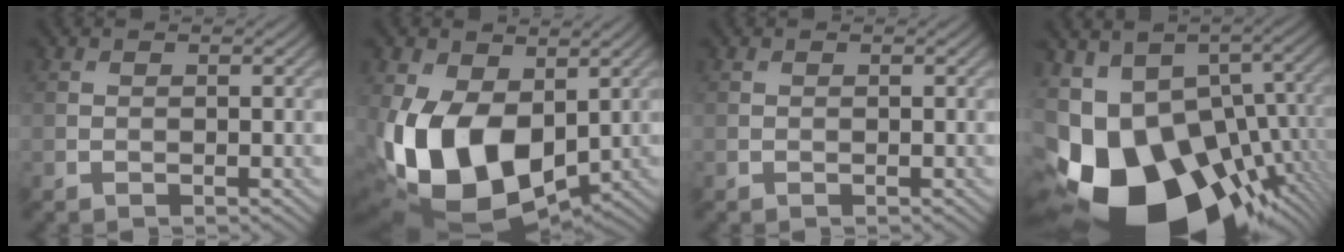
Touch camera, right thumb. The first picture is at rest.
{"total": 16.2, "force": [-1.3, 10.6, 12.1], "torque": [-0.266, -0.024, -0.023]}
{"total": 0.0}
{"total": 20.6, "force": [-8.2, 12.7, 14.1], "torque": [-0.287, -0.048, -0.106]}